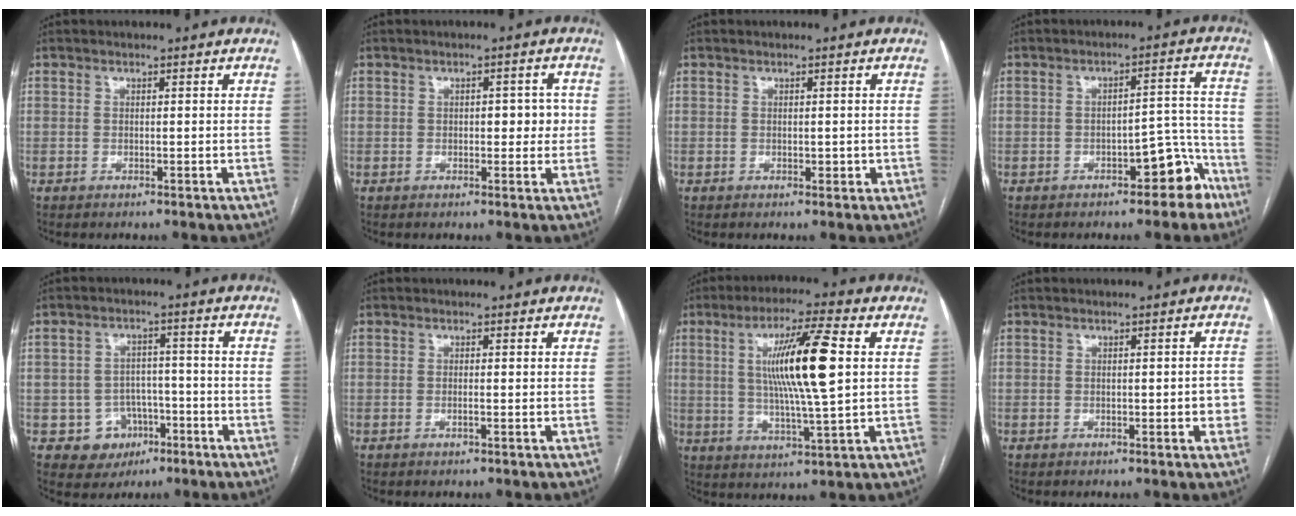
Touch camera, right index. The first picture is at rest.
{"total": 3.8, "force": [0.2, 1.9, 3.2], "torque": [-0.034, 0.009, 0.002]}
{"total": 1.1, "force": [-0.2, 0.6, 0.9], "torque": [-0.010, -0.001, 0.000]}
{"total": 7.3, "force": [-4.6, 2.9, 4.8], "torque": [-0.048, 0.031, -0.059]}
{"total": 6.2, "force": [-2.6, 5.6, 0.9], "torque": [-0.002, 0.015, -0.031]}
{"total": 0.6, "force": [-0.3, 0.0, 0.6], "torque": [-0.013, 0.000, -0.004]}
{"total": 13.3, "force": [2.4, 0.2, 13.0], "torque": [-0.234, 0.001, 0.042]}
{"total": 2.6, "force": [-0.6, 0.8, 2.4], "torque": [-0.026, 0.006, -0.006]}